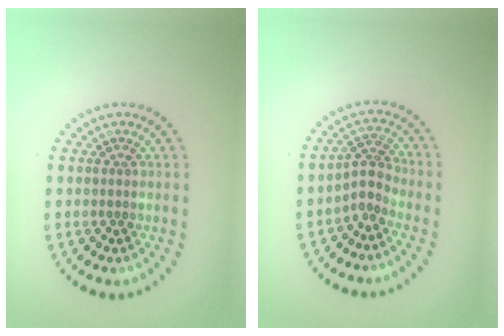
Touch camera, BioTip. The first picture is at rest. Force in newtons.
{"total": 2.3, "press": 1.5, "slide": 1.8}